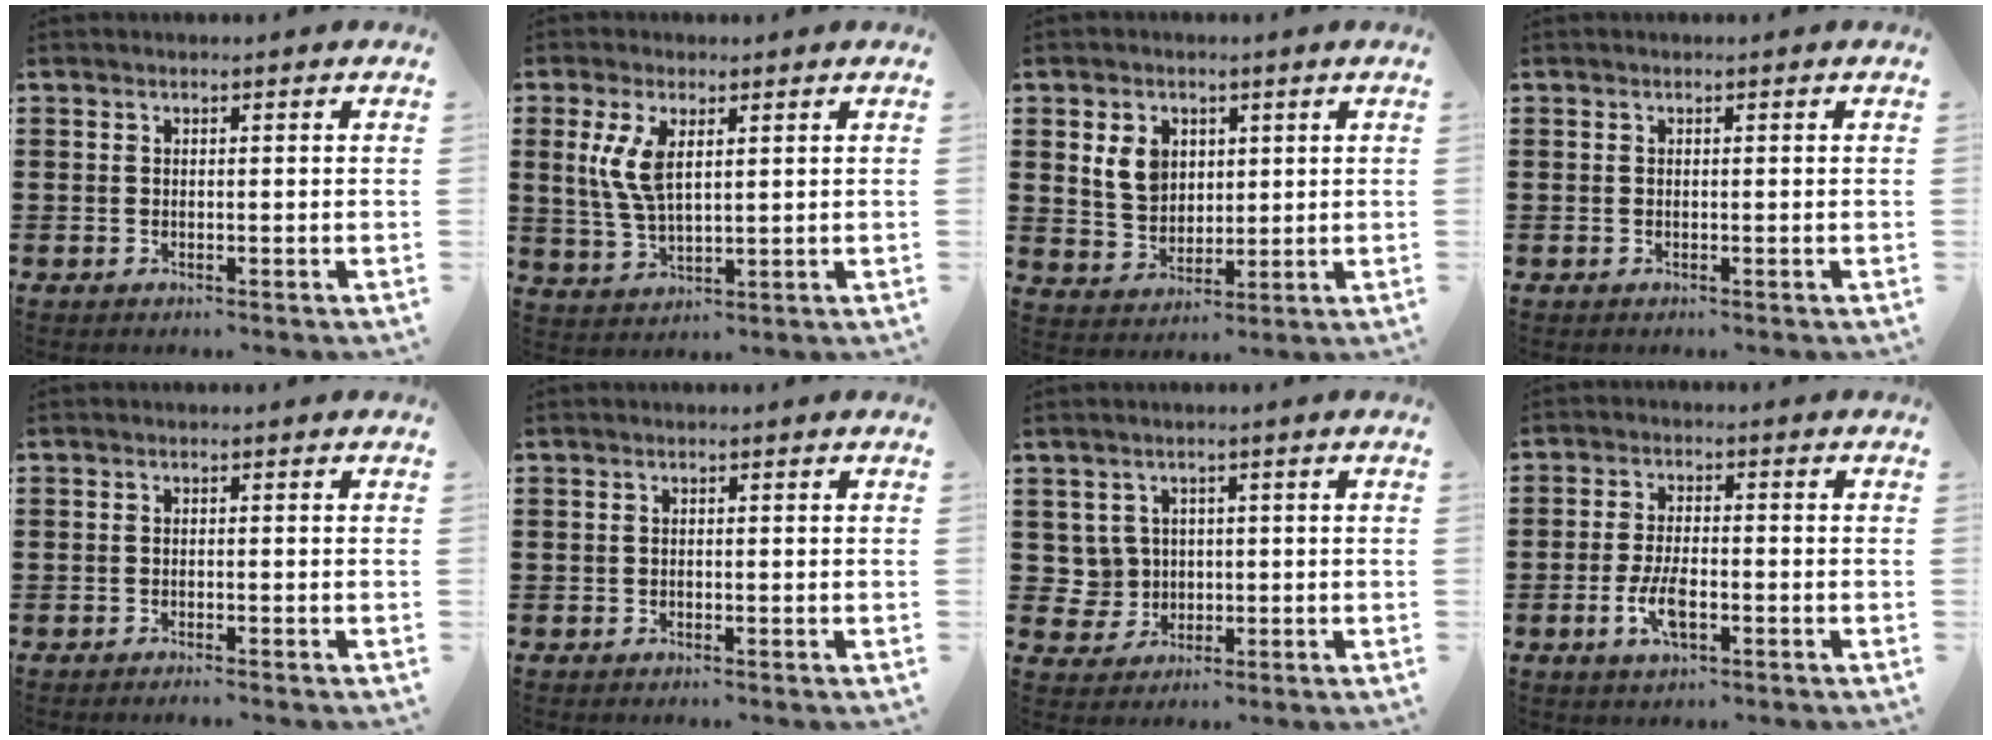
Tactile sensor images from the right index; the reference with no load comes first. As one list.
[{"total": 6.6, "force": [2.1, 2.9, 5.5], "torque": [-0.130, 0.000, 0.033]}, {"total": 6.0, "force": [2.0, 4.7, 3.0], "torque": [-0.070, 0.011, 0.035]}, {"total": 0.0}, {"total": 0.8, "force": [-0.7, -0.1, 0.2], "torque": [-0.005, -0.001, -0.015]}, {"total": 0.0}, {"total": 3.4, "force": [0.6, 3.3, 0.5], "torque": [-0.030, 0.008, 0.011]}, {"total": 5.2, "force": [-1.8, 2.1, 4.4], "torque": [-0.102, -0.006, -0.037]}]